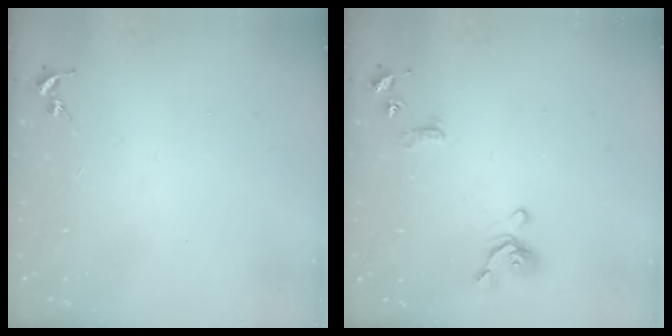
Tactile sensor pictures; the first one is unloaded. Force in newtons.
{"total": 11.3, "press": 11.2, "slide": 1.3}